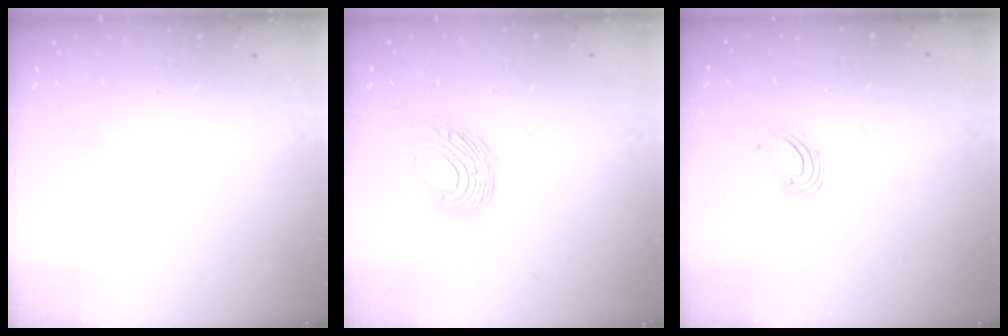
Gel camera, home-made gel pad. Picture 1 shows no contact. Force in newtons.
{"total": 9.1, "press": 9.1, "slide": 0.4}
{"total": 2.3, "press": 2.3, "slide": 0.2}